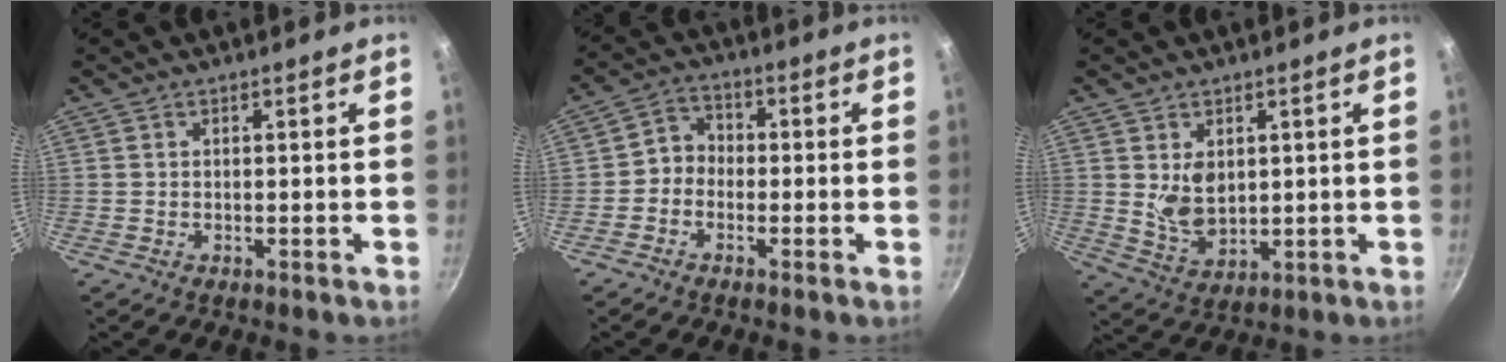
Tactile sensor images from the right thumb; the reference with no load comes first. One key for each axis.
{"total": 4.3, "fx": -1.2, "fy": 3.7, "fz": 1.9, "tx": -0.009, "ty": 0.024, "tz": -0.036}
{"total": 6.7, "fx": 1.4, "fy": 4.5, "fz": 4.8, "tx": -0.074, "ty": -0.023, "tz": 0.039}